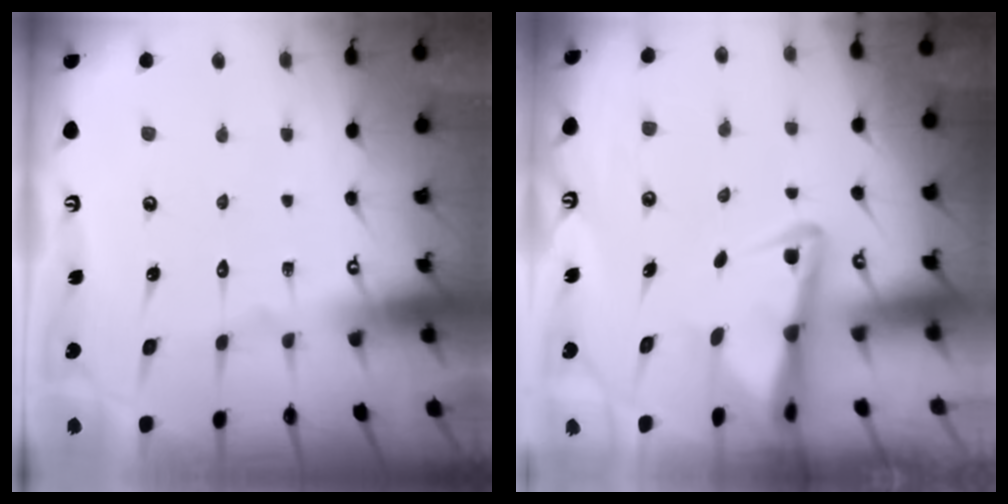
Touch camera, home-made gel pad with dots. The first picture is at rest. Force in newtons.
{"total": 3.7, "press": 3.6, "slide": 0.9}